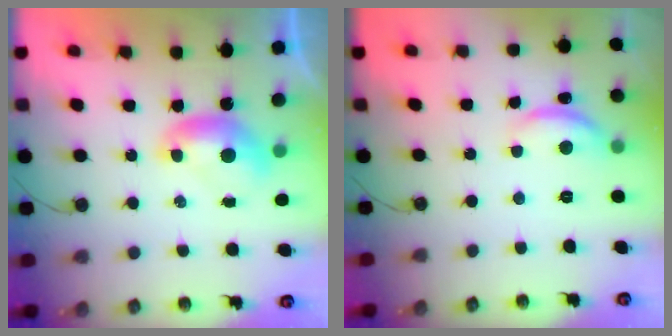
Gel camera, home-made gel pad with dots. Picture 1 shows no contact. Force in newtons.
{"total": 5.2, "press": 5.2, "slide": 0.6}